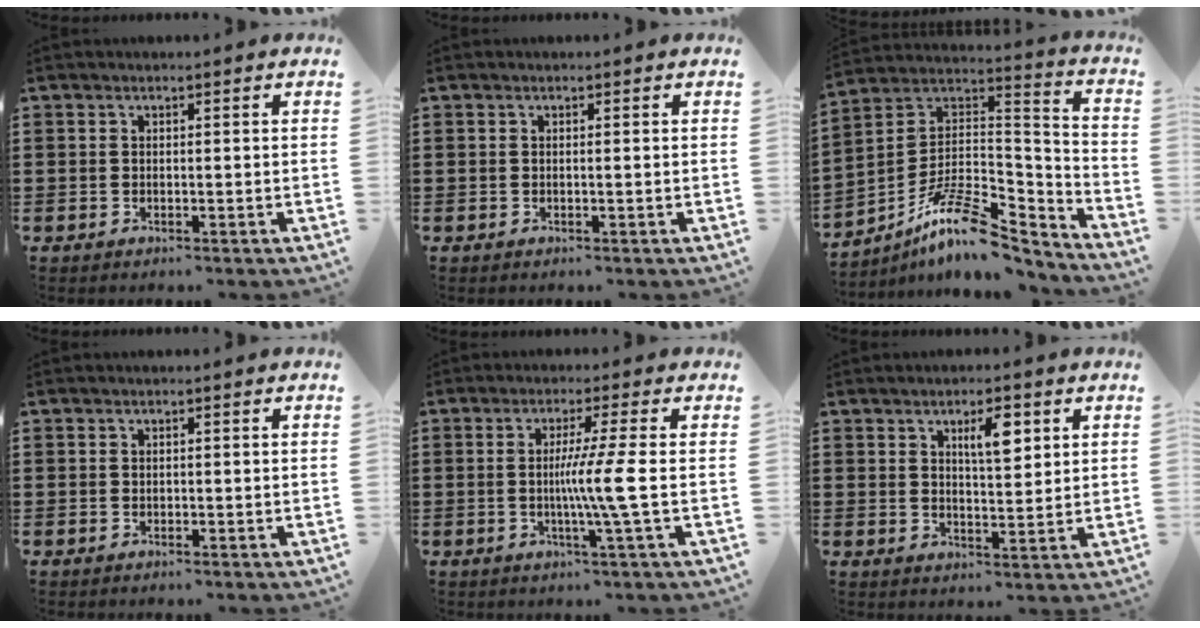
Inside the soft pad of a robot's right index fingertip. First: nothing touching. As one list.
[{"total": 0.0}, {"total": 13.2, "force": [-9.2, 4.6, 8.3], "torque": [-0.158, 0.029, -0.172]}, {"total": 0.0}, {"total": 6.8, "force": [-0.5, -1.2, 6.7], "torque": [-0.119, -0.013, -0.016]}, {"total": 4.9, "force": [2.2, 1.6, 4.1], "torque": [-0.070, 0.003, 0.033]}]